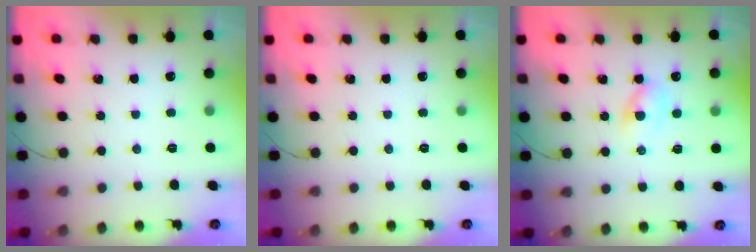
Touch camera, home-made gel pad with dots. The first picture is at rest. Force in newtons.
{"total": 0.0}
{"total": 2.6, "press": 2.4, "slide": 1.0}